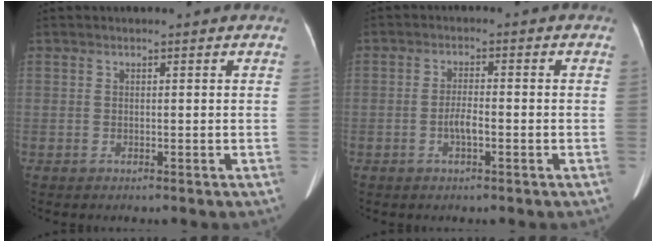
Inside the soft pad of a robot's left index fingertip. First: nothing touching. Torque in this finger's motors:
{"motor_torque": [-0.25, 0.05, -0.07, -0.02]}